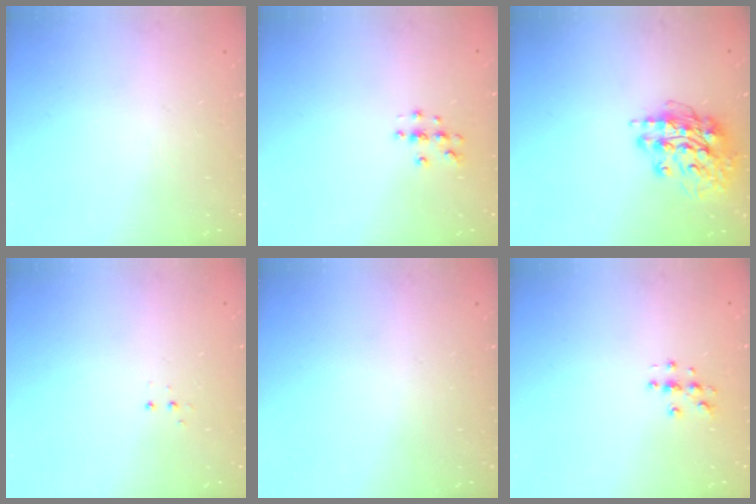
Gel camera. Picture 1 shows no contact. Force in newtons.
{"total": 4.2, "press": 4.2, "slide": 0.5}
{"total": 15.0, "press": 14.9, "slide": 1.6}
{"total": 3.4, "press": 3.3, "slide": 0.7}
{"total": 0.0}
{"total": 4.6, "press": 4.6, "slide": 0.4}